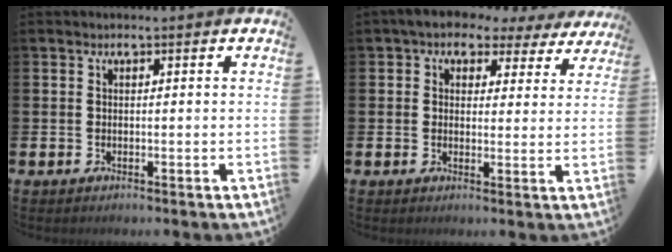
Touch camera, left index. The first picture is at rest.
{"total": 4.1, "force": [2.9, 2.6, 1.1], "torque": [-0.033, -0.016, 0.045]}